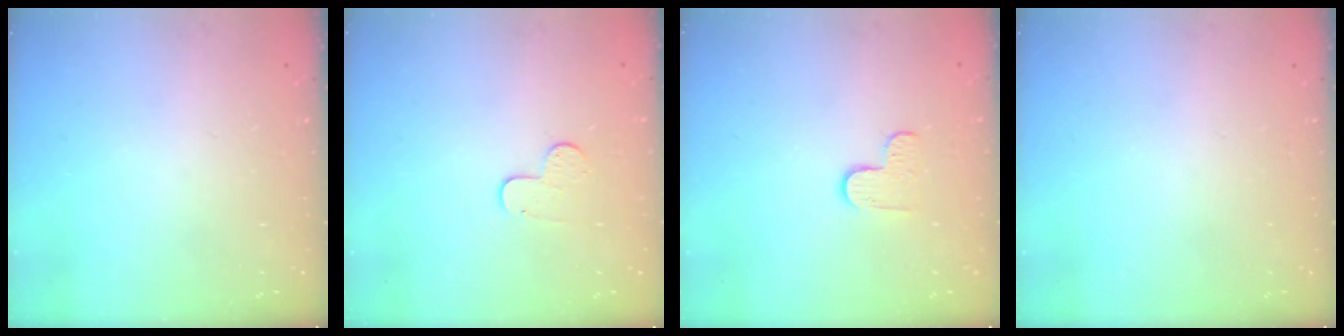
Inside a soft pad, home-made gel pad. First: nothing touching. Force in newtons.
{"total": 5.9, "press": 5.9, "slide": 0.6}
{"total": 3.6, "press": 3.6, "slide": 0.4}
{"total": 0.0}